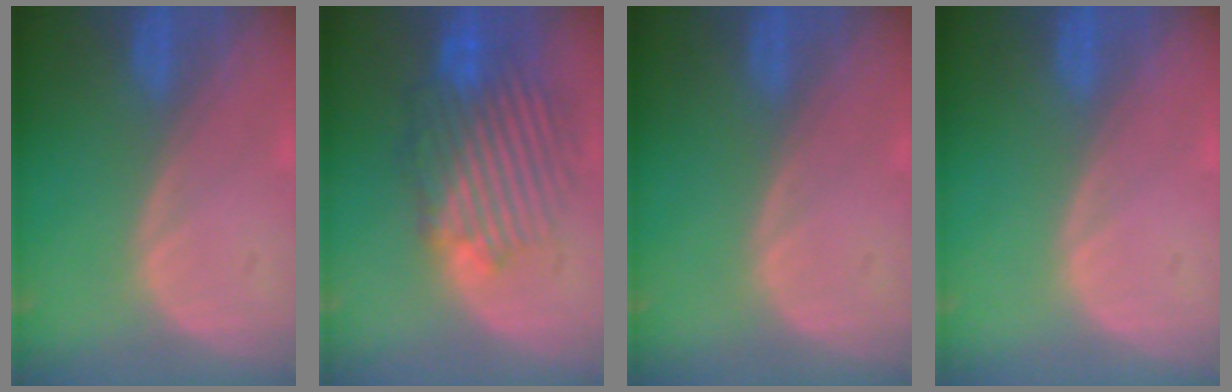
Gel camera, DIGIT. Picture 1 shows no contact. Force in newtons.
{"total": 10.2, "press": 9.7, "slide": 3.0}
{"total": 0.0}
{"total": 0.0}